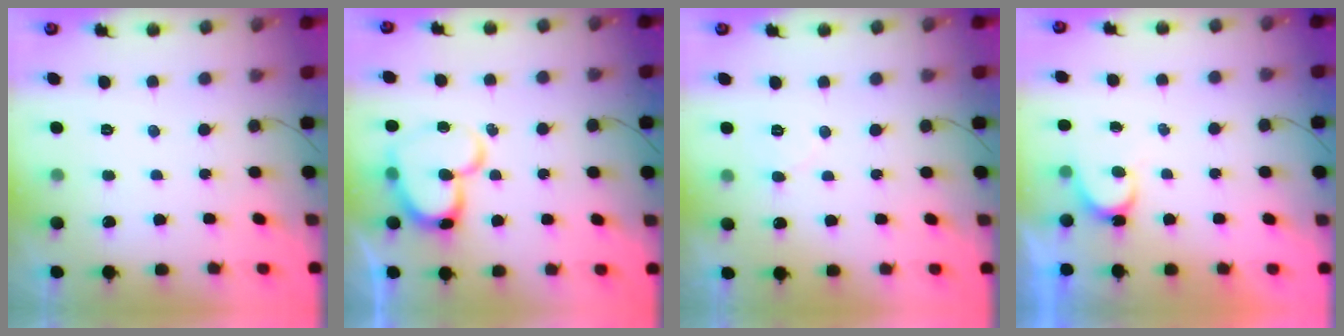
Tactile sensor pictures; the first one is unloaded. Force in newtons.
{"total": 15.0, "press": 14.9, "slide": 1.6}
{"total": 4.8, "press": 4.8, "slide": 0.6}
{"total": 5.4, "press": 5.3, "slide": 0.4}